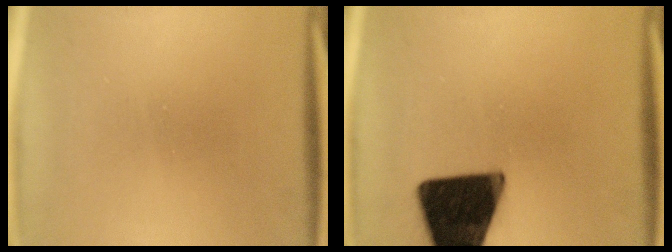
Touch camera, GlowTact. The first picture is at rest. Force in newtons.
{"total": 19.6}